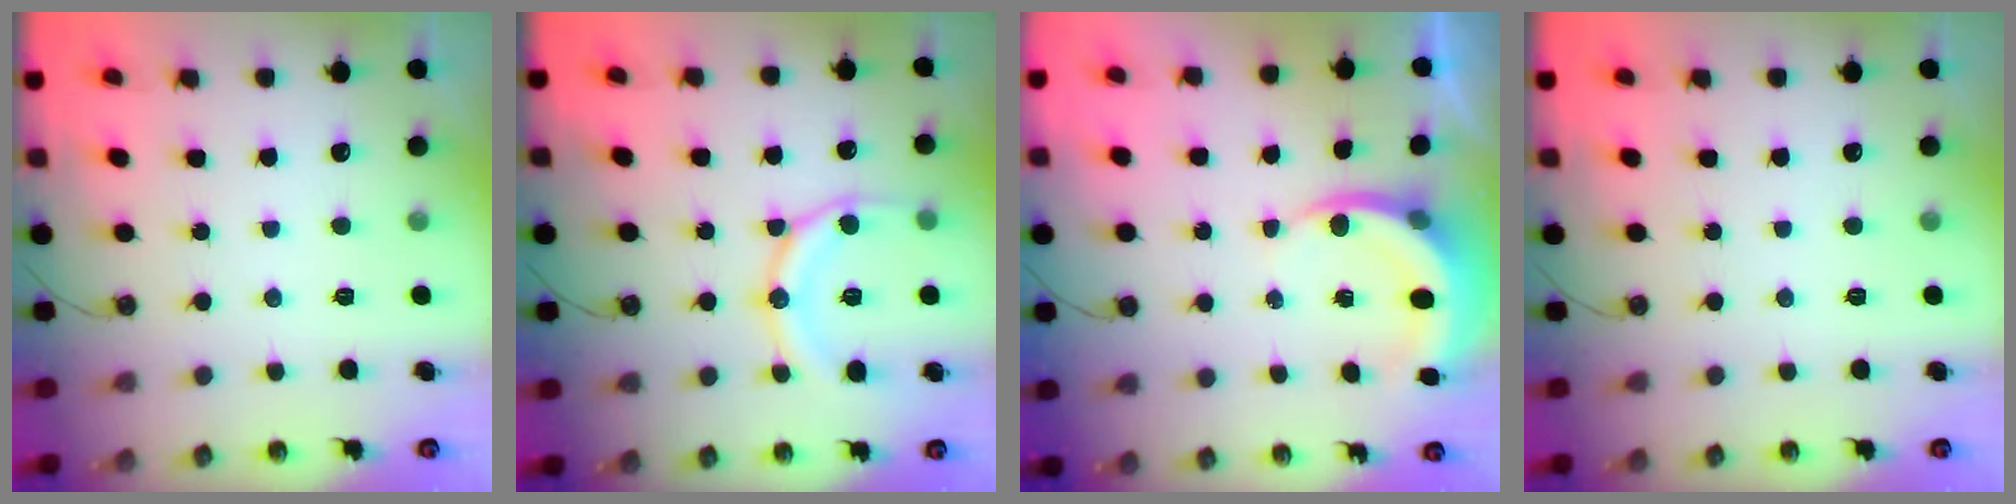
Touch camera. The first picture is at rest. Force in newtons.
{"total": 14.6, "press": 14.5, "slide": 1.6}
{"total": 4.5, "press": 4.5, "slide": 0.3}
{"total": 0.0}